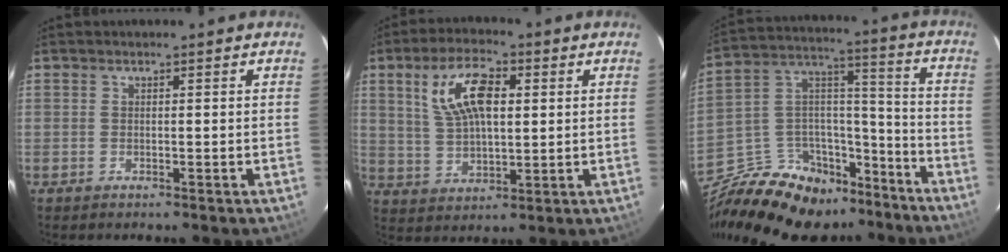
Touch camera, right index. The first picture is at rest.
{"total": 11.2, "force": [3.5, 5.2, 9.3], "torque": [-0.183, 0.016, 0.072]}
{"total": 23.9, "force": [-17.5, 13.2, 9.5], "torque": [-0.214, 0.073, -0.253]}